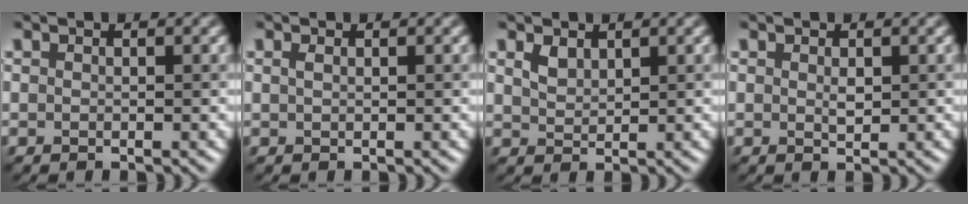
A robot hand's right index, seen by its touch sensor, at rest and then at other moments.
{"total": 0.6, "force": [0.3, 0.2, 0.4], "torque": [-0.010, 0.003, 0.006]}
{"total": 1.6, "force": [1.1, 0.9, 0.7], "torque": [-0.018, 0.000, 0.026]}
{"total": 0.8, "force": [0.3, 0.4, 0.7], "torque": [-0.015, -0.002, 0.006]}